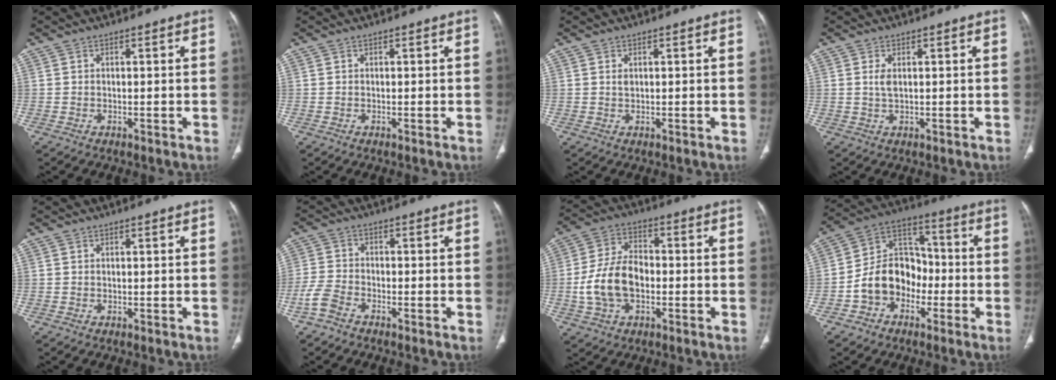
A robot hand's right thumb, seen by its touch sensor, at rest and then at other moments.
{"total": 0.0}
{"total": 0.8, "force": [0.4, 0.5, 0.5], "torque": [-0.006, -0.001, 0.008]}
{"total": 1.7, "force": [0.5, 0.7, 1.4], "torque": [-0.030, -0.003, 0.013]}
{"total": 0.0}
{"total": 3.1, "force": [-2.3, 1.3, 1.7], "torque": [-0.044, 0.010, -0.049]}
{"total": 11.6, "force": [-1.8, 7.5, 8.7], "torque": [-0.166, 0.024, -0.036]}
{"total": 12.8, "force": [-3.6, 10.0, 7.1], "torque": [-0.087, 0.050, -0.071]}